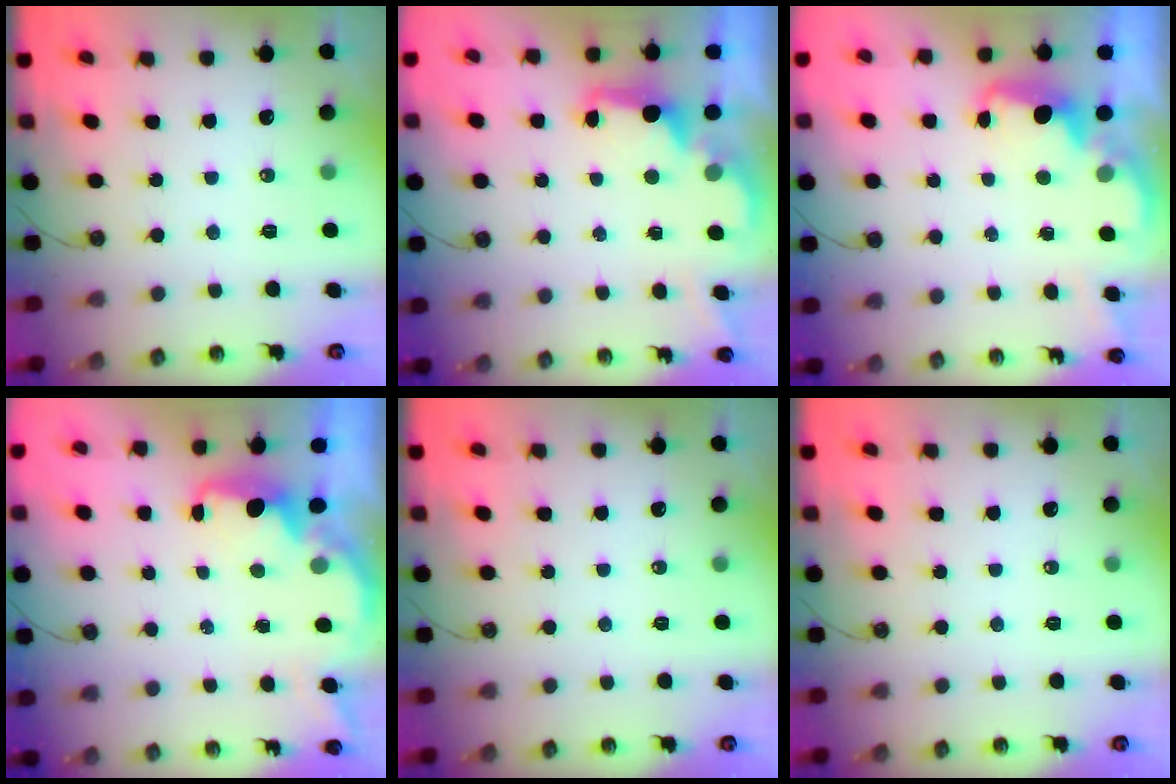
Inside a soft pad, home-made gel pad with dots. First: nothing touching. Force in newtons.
{"total": 2.6, "press": 2.5, "slide": 0.6}
{"total": 2.2, "press": 2.2, "slide": 0.6}
{"total": 2.3, "press": 2.2, "slide": 0.8}
{"total": 0.0}
{"total": 0.0}